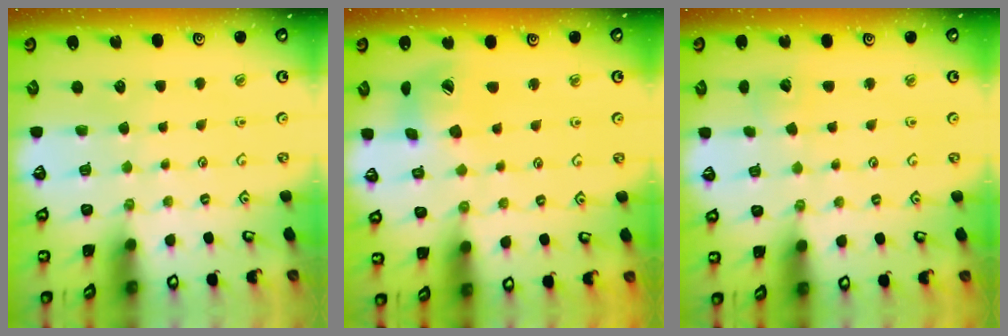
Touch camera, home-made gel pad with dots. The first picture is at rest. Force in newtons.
{"total": 10.6, "press": 10.5, "slide": 1.3}
{"total": 4.3, "press": 4.3, "slide": 0.4}